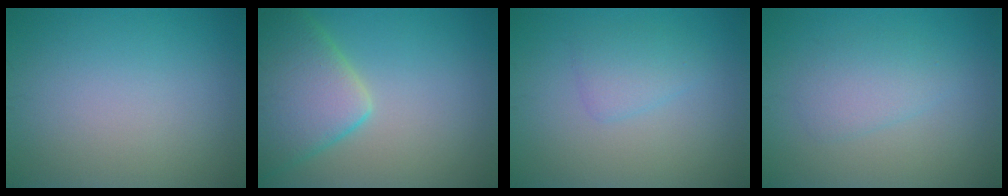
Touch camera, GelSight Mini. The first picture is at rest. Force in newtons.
{"total": 7.4, "press": 7.3, "slide": 0.6}
{"total": 1.9, "press": 1.9, "slide": 0.2}
{"total": 2.3, "press": 2.3, "slide": 0.2}